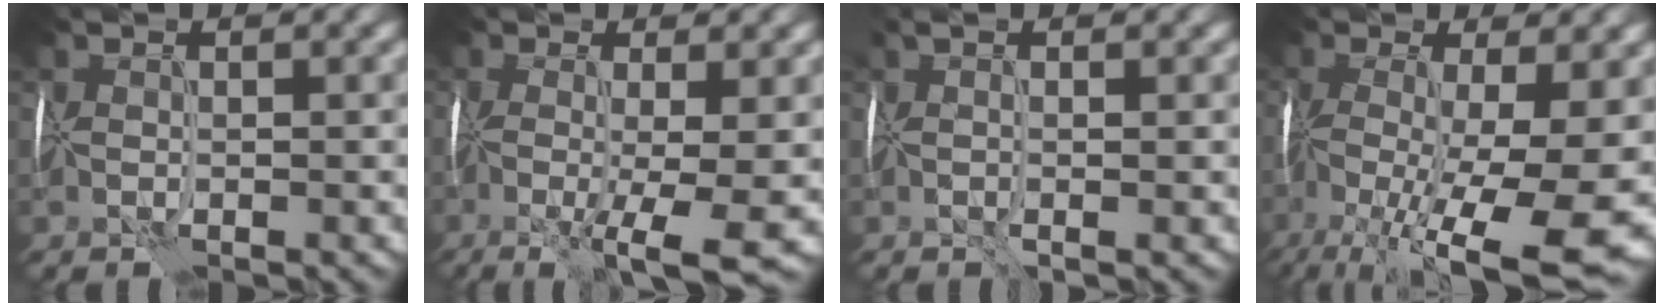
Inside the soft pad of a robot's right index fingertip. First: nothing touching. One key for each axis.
{"total": 8.4, "fx": -3.5, "fy": 2.2, "fz": 7.3, "tx": -0.143, "ty": -0.016, "tz": -0.056}
{"total": 1.0, "fx": 0.3, "fy": 0.2, "fz": 0.9, "tx": -0.016, "ty": 0.002, "tz": -0.001}
{"total": 14.3, "fx": -5.0, "fy": 5.0, "fz": 12.4, "tx": -0.244, "ty": -0.016, "tz": -0.076}